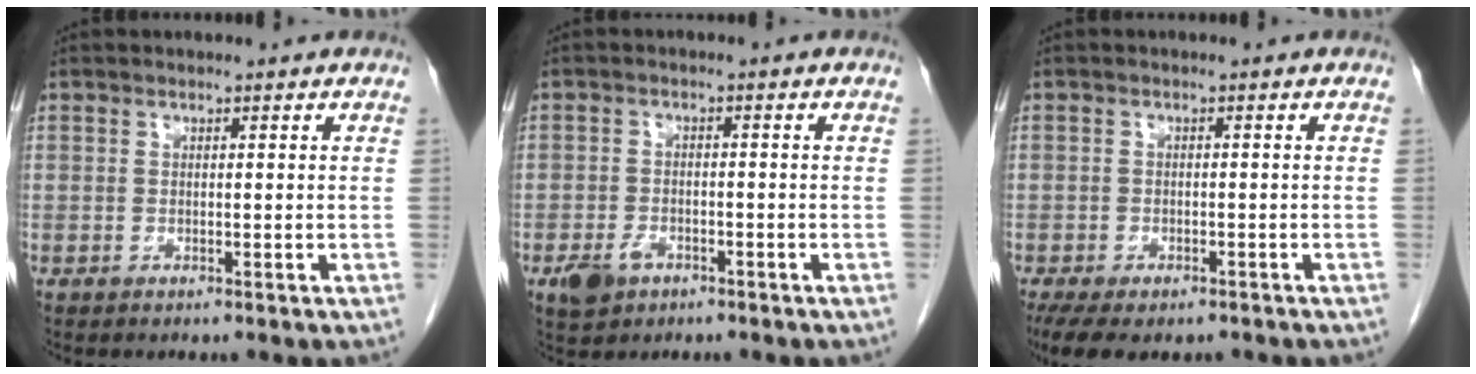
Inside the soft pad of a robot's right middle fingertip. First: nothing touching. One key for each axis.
{"total": 3.8, "fx": -2.2, "fy": 2.4, "fz": 2.1, "tx": -0.041, "ty": -0.001, "tz": -0.030}
{"total": 9.4, "fx": -6.8, "fy": 4.2, "fz": 4.8, "tx": -0.089, "ty": -0.010, "tz": -0.097}